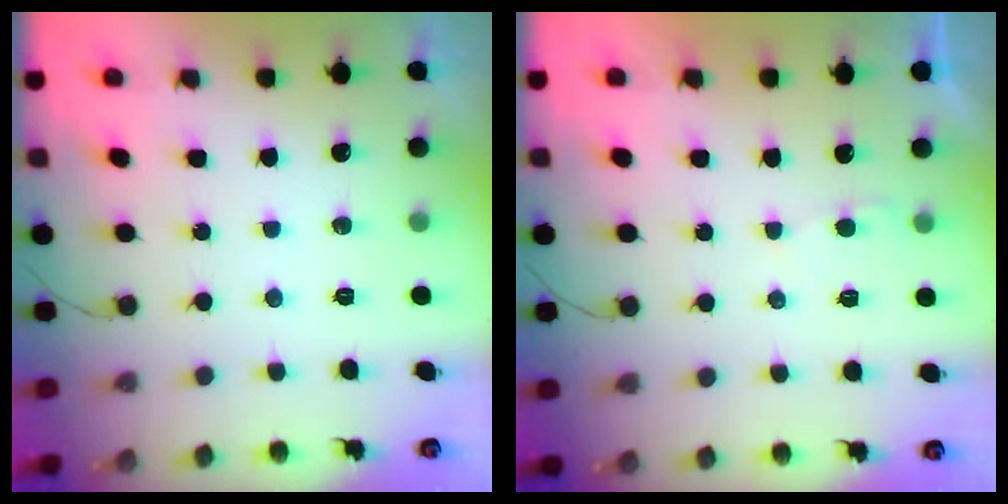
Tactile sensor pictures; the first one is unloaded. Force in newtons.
{"total": 2.2, "press": 2.2, "slide": 0.2}